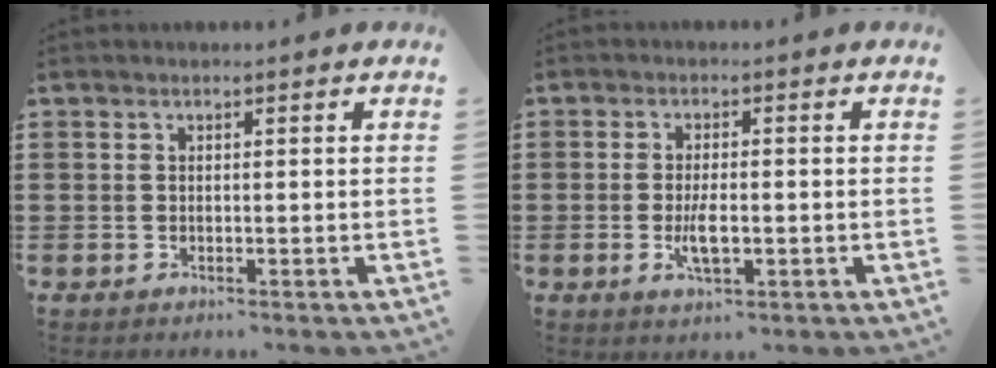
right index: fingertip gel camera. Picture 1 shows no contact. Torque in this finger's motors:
{"motor_torque": [1.44, 0.69, 0.29, 0.10]}